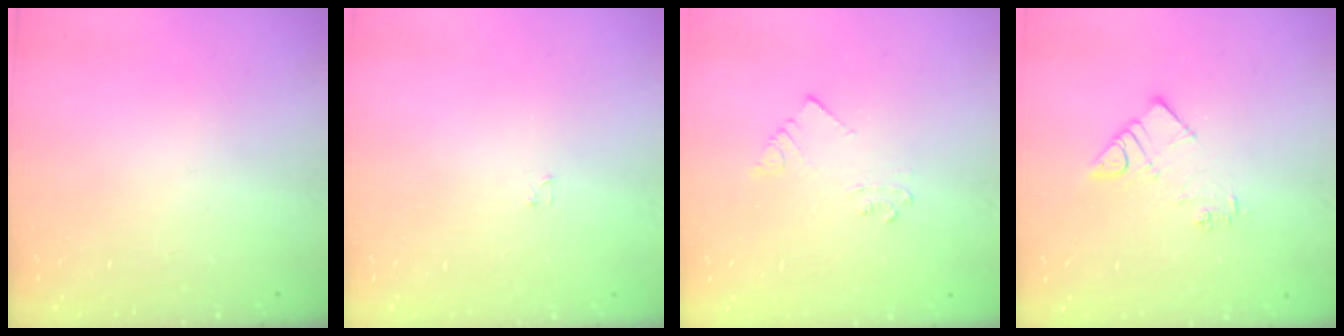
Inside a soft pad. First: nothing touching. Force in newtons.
{"total": 1.2, "press": 1.2, "slide": 0.2}
{"total": 2.5, "press": 2.5, "slide": 0.2}
{"total": 7.7, "press": 7.7, "slide": 0.2}